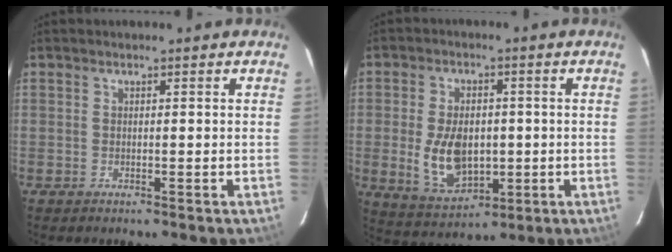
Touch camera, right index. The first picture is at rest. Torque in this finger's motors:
{"motor_torque": [0.85, -0.52, 0.28, 0.08]}